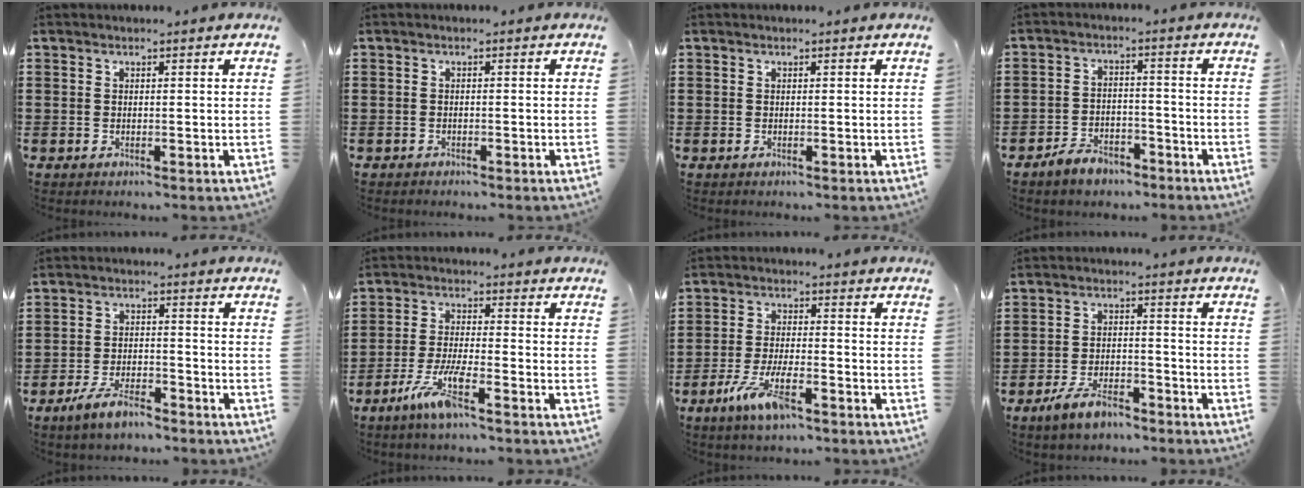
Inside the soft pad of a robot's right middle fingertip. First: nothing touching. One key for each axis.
{"total": 0.8, "fx": -0.7, "fy": 0.3, "fz": 0.0, "tx": -0.001, "ty": 0.003, "tz": -0.017}
{"total": 0.0}
{"total": 4.0, "fx": -3.6, "fy": 1.5, "fz": 1.1, "tx": -0.019, "ty": 0.014, "tz": -0.070}
{"total": 5.0, "fx": -4.1, "fy": 1.4, "fz": 2.6, "tx": -0.055, "ty": 0.005, "tz": -0.081}
{"total": 6.5, "fx": -3.9, "fy": 0.9, "fz": 5.1, "tx": -0.114, "ty": -0.010, "tz": -0.075}
{"total": 7.5, "fx": -4.0, "fy": 2.1, "fz": 6.0, "tx": -0.133, "ty": -0.009, "tz": -0.075}
{"total": 5.6, "fx": -4.4, "fy": 1.8, "fz": 2.8, "tx": -0.063, "ty": 0.005, "tz": -0.087}